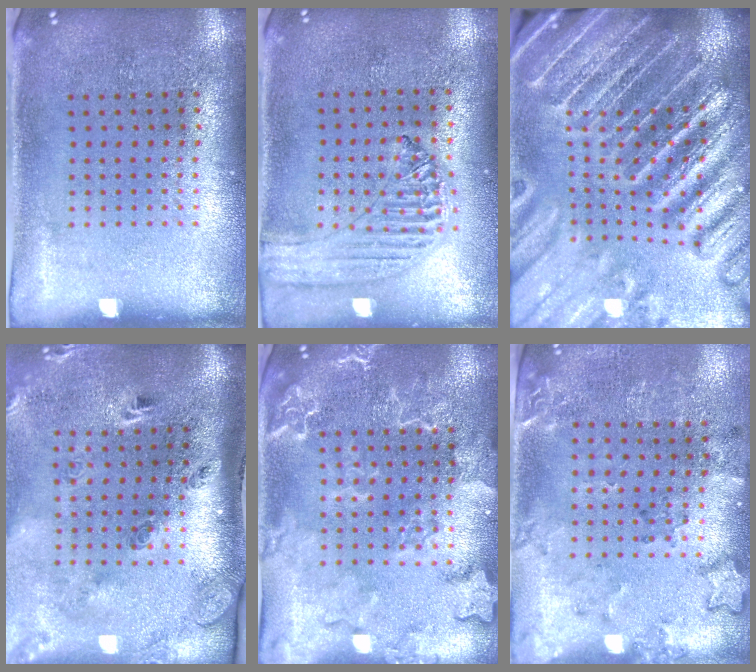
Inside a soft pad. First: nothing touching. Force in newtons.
{"total": 1.3, "press": 1.3, "slide": 0.1}
{"total": 5.4, "press": 4.8, "slide": 2.5}
{"total": 3.0, "press": 1.9, "slide": 2.2}
{"total": 2.4, "press": 2.3, "slide": 0.5}
{"total": 1.9, "press": 1.5, "slide": 1.2}